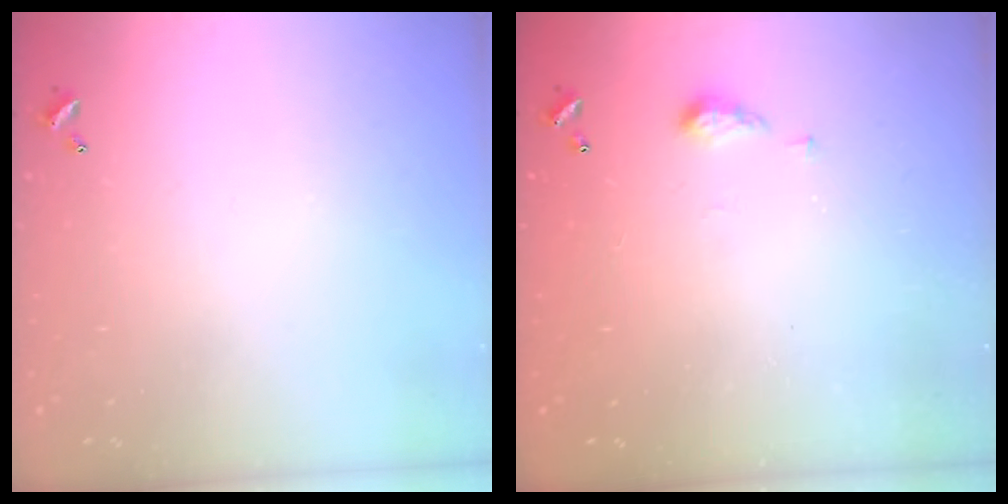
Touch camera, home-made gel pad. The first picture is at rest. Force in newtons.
{"total": 3.1, "press": 3.1, "slide": 0.6}